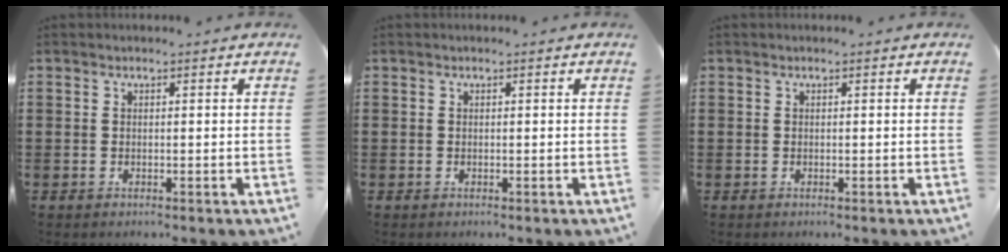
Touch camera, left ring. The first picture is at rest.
{"total": 0.0}
{"total": 0.0}